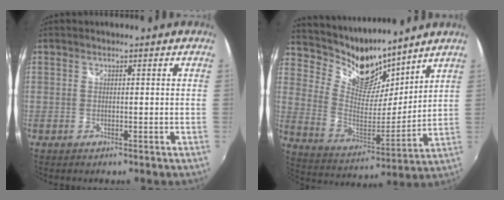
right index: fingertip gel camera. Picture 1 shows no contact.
{"total": 14.5, "force": [12.2, 6.1, 4.8], "torque": [-0.112, -0.014, 0.227]}